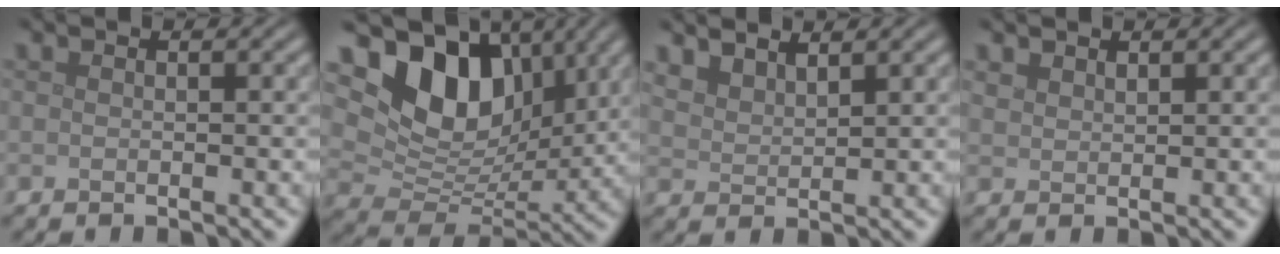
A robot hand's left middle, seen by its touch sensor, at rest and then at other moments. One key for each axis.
{"total": 10.7, "fx": 4.3, "fy": 7.0, "fz": 6.7, "tx": -0.112, "ty": -0.008, "tz": 0.075}
{"total": 2.7, "fx": 2.3, "fy": 0.9, "fz": 1.1, "tx": -0.023, "ty": -0.002, "tz": 0.046}
{"total": 1.0, "fx": 0.9, "fy": 0.4, "fz": 0.3, "tx": -0.012, "ty": -0.002, "tz": 0.020}